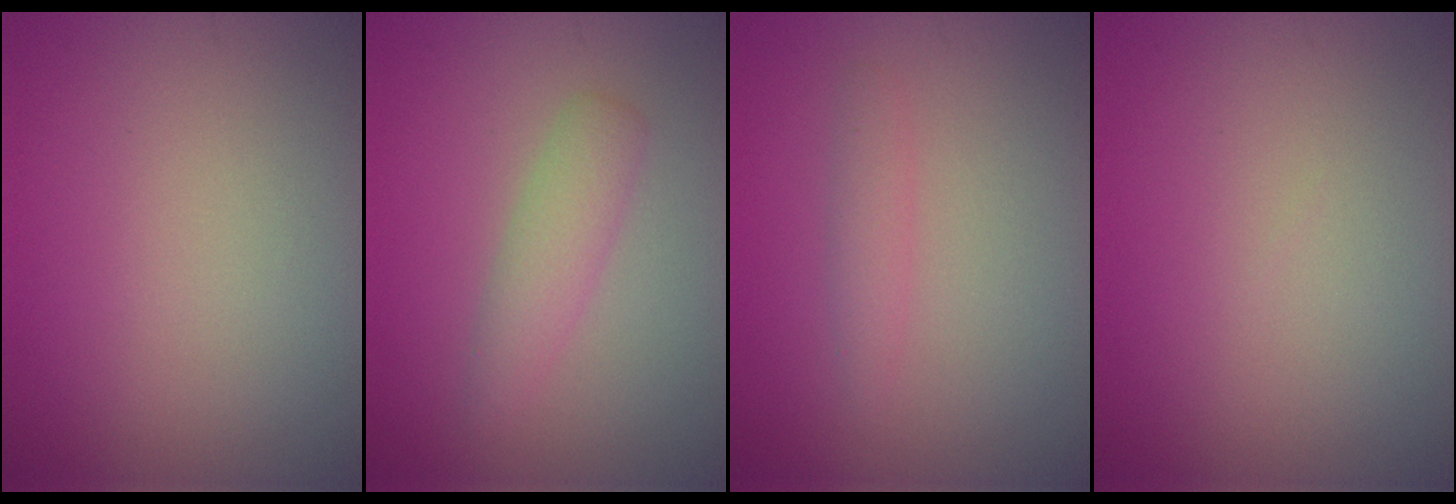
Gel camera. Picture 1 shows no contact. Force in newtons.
{"total": 2.4, "press": 2.4, "slide": 0.0}
{"total": 1.3, "press": 1.3, "slide": 0.0}
{"total": 0.0}